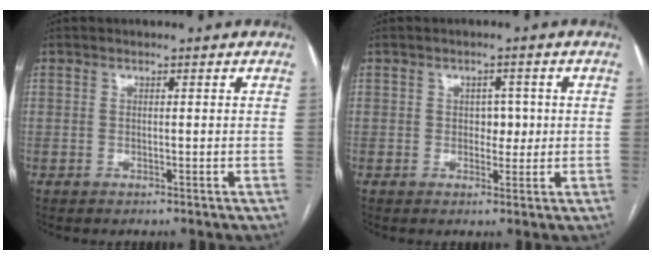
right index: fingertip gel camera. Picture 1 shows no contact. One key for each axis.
{"total": 2.7, "fx": 0.1, "fy": 1.9, "fz": 2.0, "tx": -0.018, "ty": 0.005, "tz": 0.003}